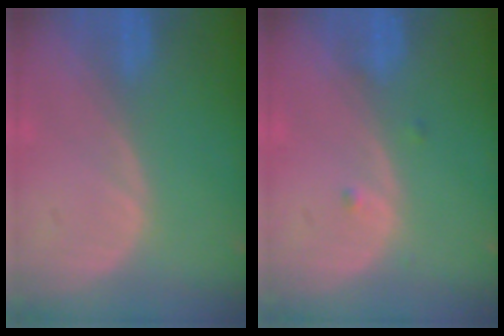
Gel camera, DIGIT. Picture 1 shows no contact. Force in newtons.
{"total": 0.8, "press": 0.8, "slide": 0.2}